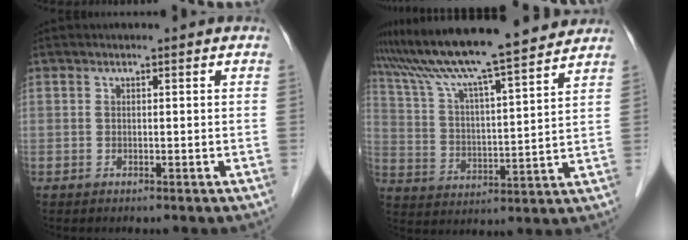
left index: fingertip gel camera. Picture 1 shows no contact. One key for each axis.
{"total": 19.7, "fx": 17.2, "fy": 0.3, "fz": 9.5, "tx": -0.169, "ty": 0.019, "tz": 0.276}